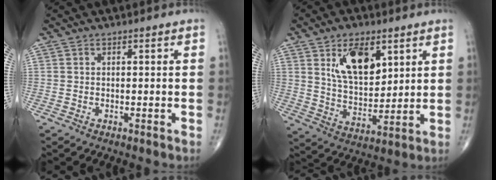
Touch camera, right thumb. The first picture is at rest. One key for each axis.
{"total": 12.8, "fx": 5.6, "fy": 6.9, "fz": 9.2, "tx": -0.130, "ty": -0.032, "tz": 0.111}